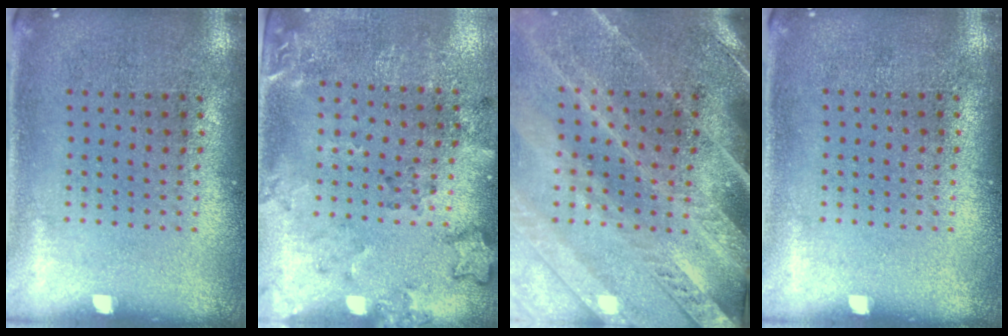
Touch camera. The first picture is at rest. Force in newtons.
{"total": 2.0, "press": 1.5, "slide": 1.4}
{"total": 3.3, "press": 2.8, "slide": 1.8}
{"total": 0.0}